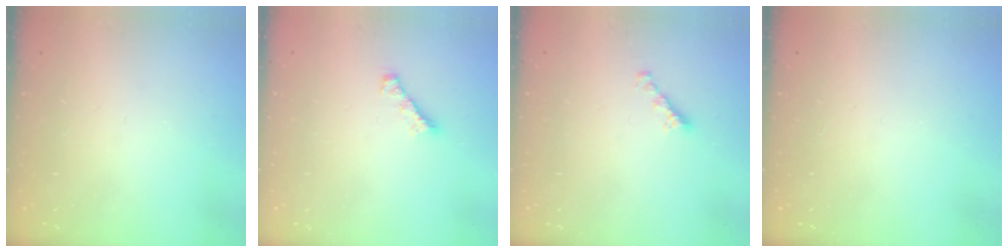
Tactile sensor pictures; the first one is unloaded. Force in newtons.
{"total": 1.9, "press": 1.8, "slide": 0.6}
{"total": 2.2, "press": 2.1, "slide": 0.5}
{"total": 0.0}